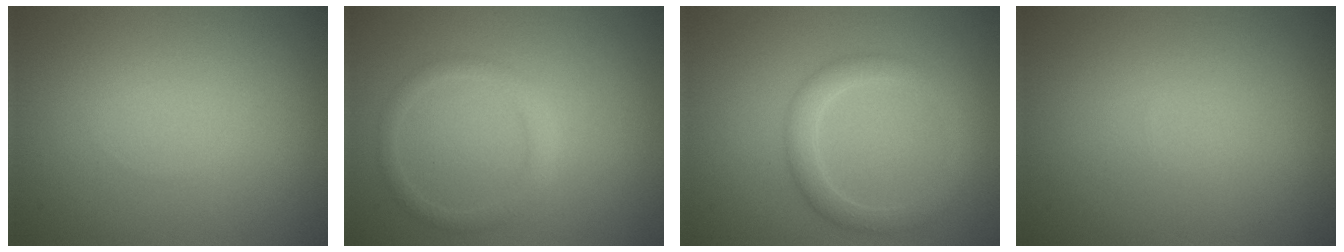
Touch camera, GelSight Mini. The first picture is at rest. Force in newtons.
{"total": 1.7, "press": 1.7, "slide": 0.1}
{"total": 2.6, "press": 2.6, "slide": 0.1}
{"total": 0.0}